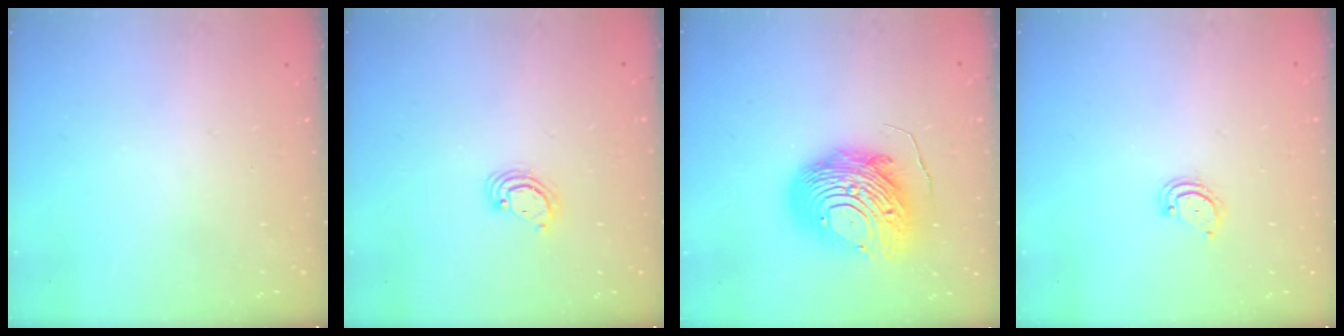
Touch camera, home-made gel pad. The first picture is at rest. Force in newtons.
{"total": 3.7, "press": 3.7, "slide": 0.4}
{"total": 14.7, "press": 14.7, "slide": 1.1}
{"total": 2.5, "press": 2.5, "slide": 0.2}